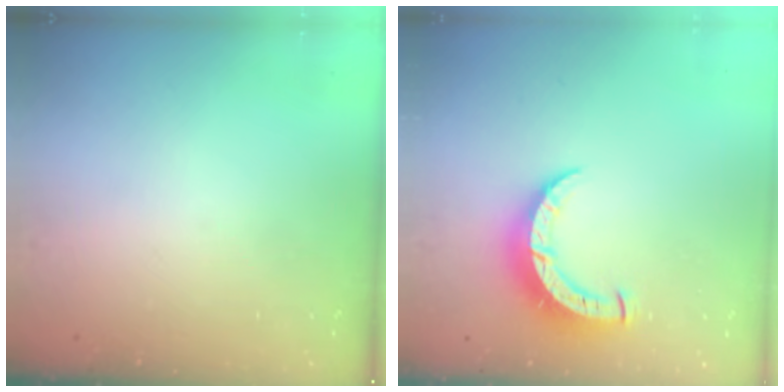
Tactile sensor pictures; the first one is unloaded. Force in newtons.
{"total": 8.3, "press": 8.3, "slide": 1.0}